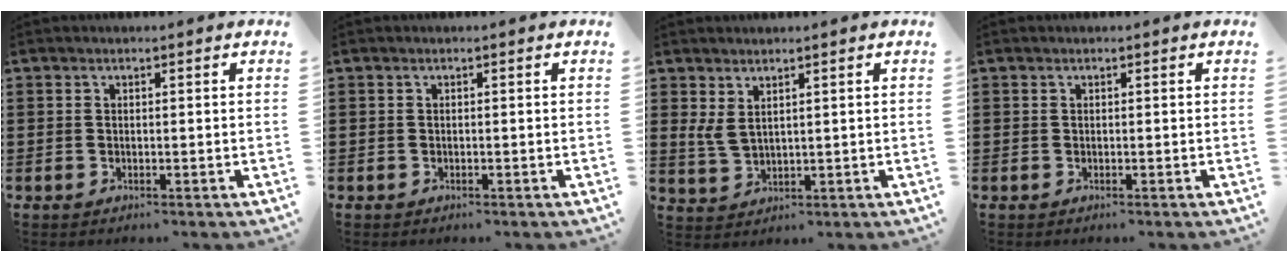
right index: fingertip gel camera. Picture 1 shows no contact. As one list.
[{"total": 0.0}, {"total": 3.2, "force": [1.9, 1.4, 2.2], "torque": [-0.056, -0.001, 0.034]}, {"total": 0.0}]